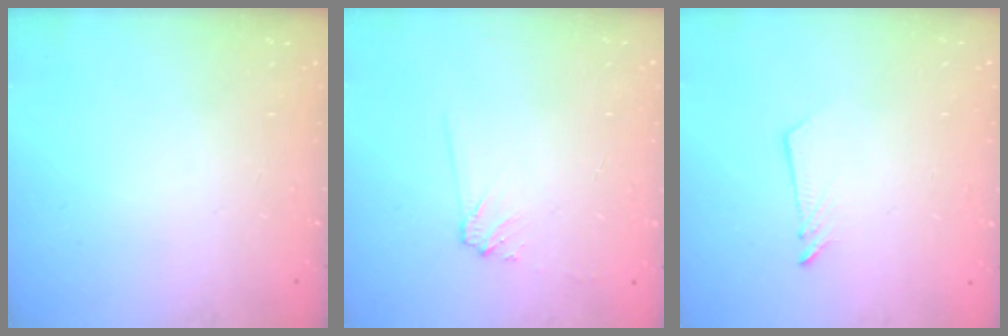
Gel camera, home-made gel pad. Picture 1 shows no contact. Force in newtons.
{"total": 4.7, "press": 4.7, "slide": 0.6}
{"total": 2.9, "press": 2.9, "slide": 0.3}